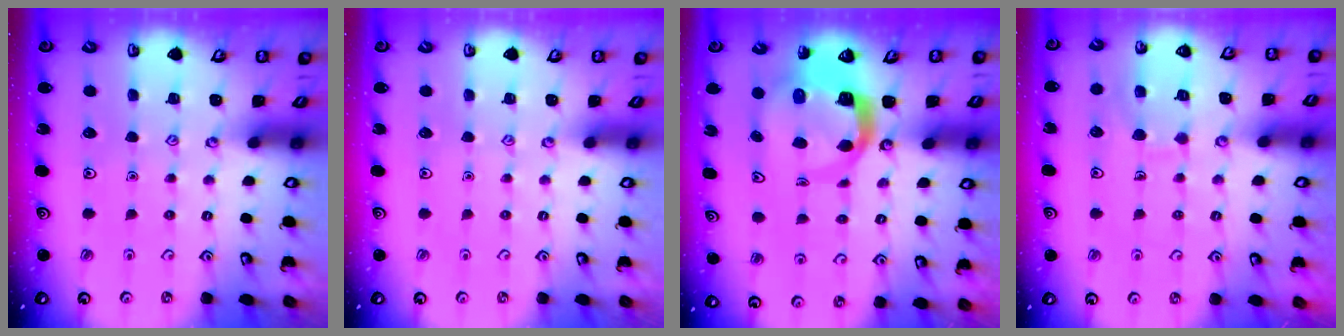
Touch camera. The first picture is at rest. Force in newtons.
{"total": 0.0}
{"total": 8.2, "press": 8.1, "slide": 1.1}
{"total": 7.7, "press": 7.7, "slide": 0.6}